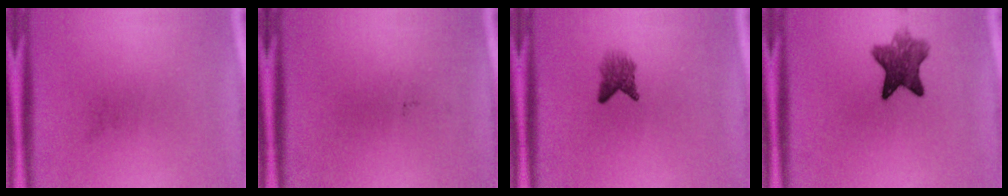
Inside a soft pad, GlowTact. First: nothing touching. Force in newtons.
{"total": 0.0}
{"total": 2.8}
{"total": 7.3}